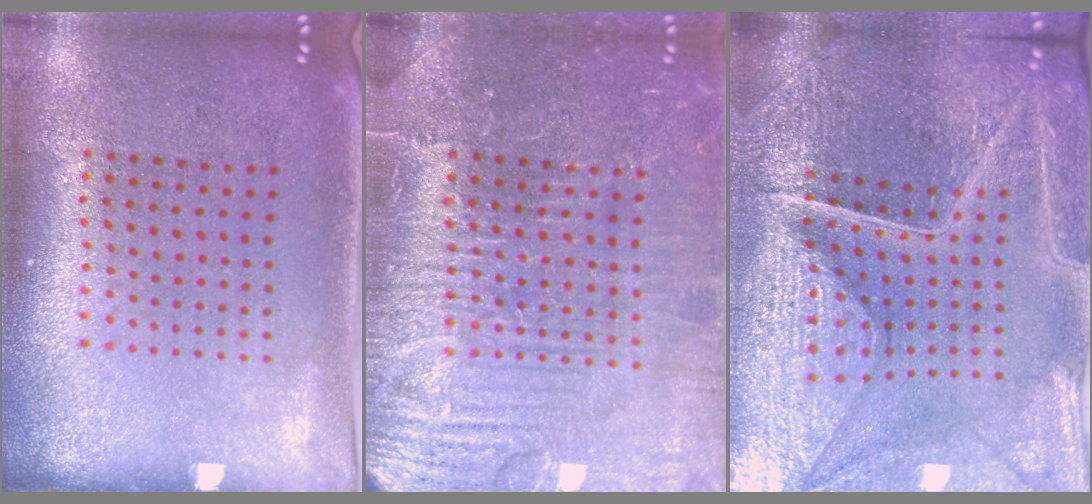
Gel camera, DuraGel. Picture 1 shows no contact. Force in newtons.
{"total": 7.6, "press": 7.6, "slide": 1.0}
{"total": 5.2, "press": 4.9, "slide": 1.6}